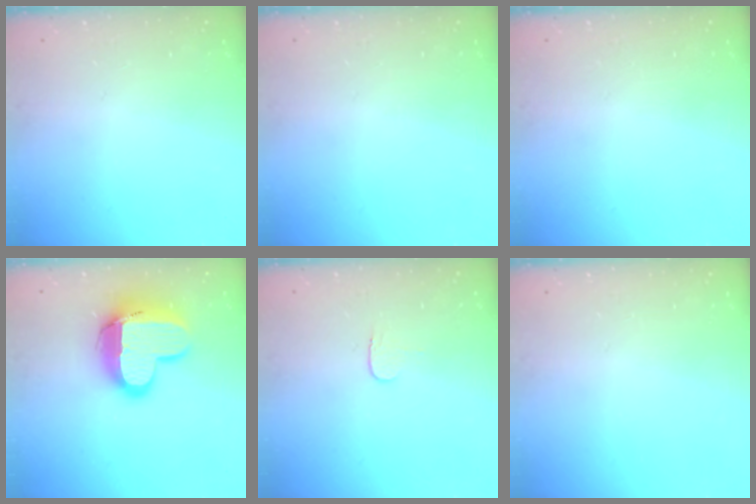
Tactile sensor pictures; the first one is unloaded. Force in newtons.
{"total": 0.0}
{"total": 0.0}
{"total": 15.3, "press": 15.2, "slide": 1.2}
{"total": 3.7, "press": 3.7, "slide": 0.4}
{"total": 0.0}